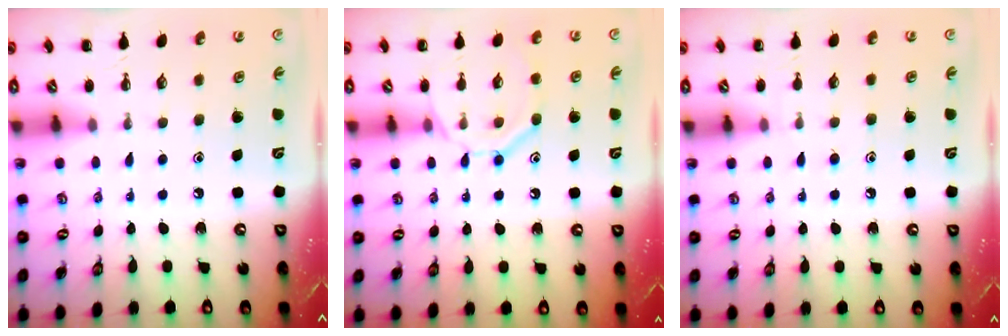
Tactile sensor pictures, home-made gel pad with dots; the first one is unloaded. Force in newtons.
{"total": 11.4, "press": 11.3, "slide": 1.3}
{"total": 5.7, "press": 5.3, "slide": 2.1}